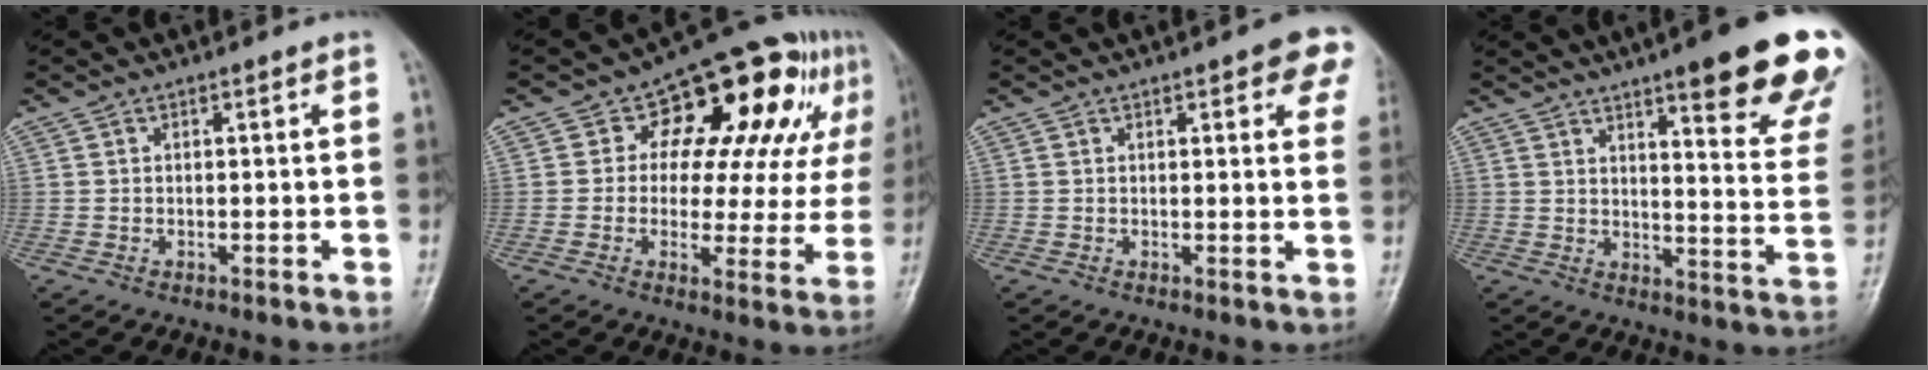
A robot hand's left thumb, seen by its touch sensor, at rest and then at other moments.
{"total": 18.7, "force": [7.0, 10.8, 13.6], "torque": [-0.110, 0.007, 0.086]}
{"total": 7.9, "force": [4.1, 2.8, 6.1], "torque": [-0.040, -0.007, 0.040]}
{"total": 21.8, "force": [13.9, 4.0, 16.3], "torque": [-0.184, -0.060, 0.175]}